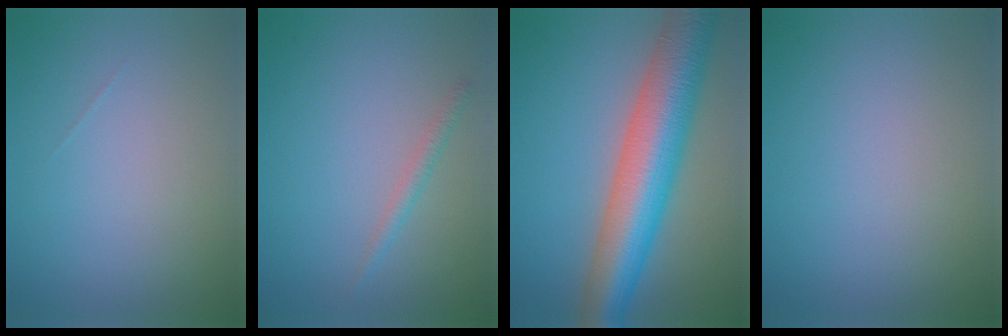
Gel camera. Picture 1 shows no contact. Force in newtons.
{"total": 1.2, "press": 1.1, "slide": 0.0}
{"total": 10.7, "press": 10.7, "slide": 0.3}
{"total": 0.0}